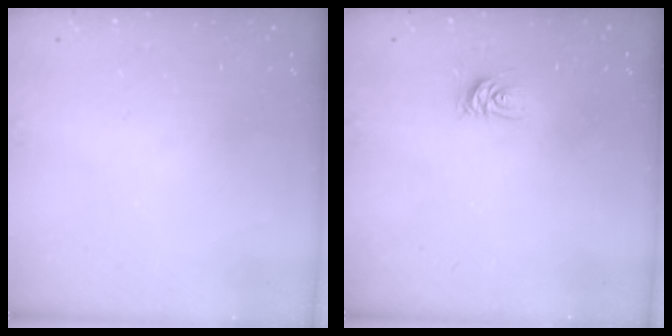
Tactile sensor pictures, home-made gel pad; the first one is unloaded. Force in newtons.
{"total": 4.0, "press": 3.9, "slide": 0.7}